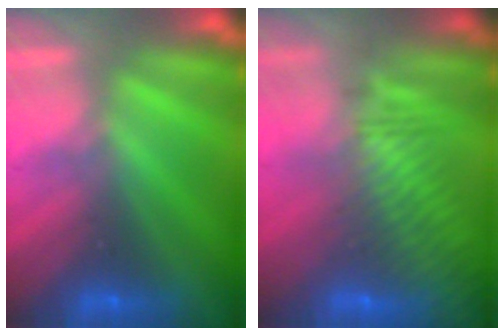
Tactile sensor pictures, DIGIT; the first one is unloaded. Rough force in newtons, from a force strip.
{"total": 7.7}